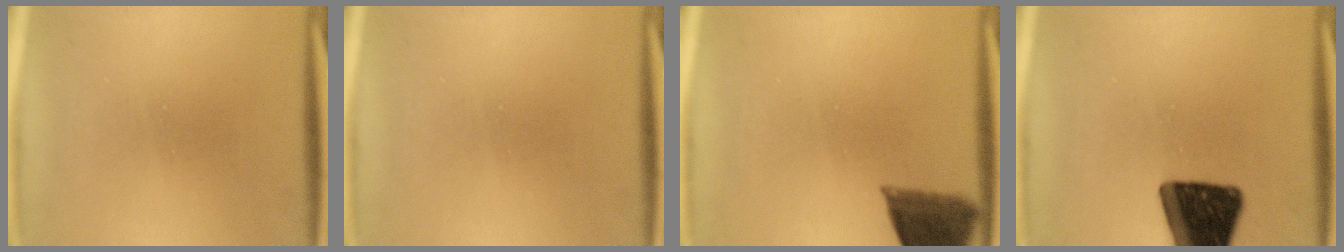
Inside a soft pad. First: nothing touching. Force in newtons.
{"total": 0.0}
{"total": 9.5}
{"total": 16.2}